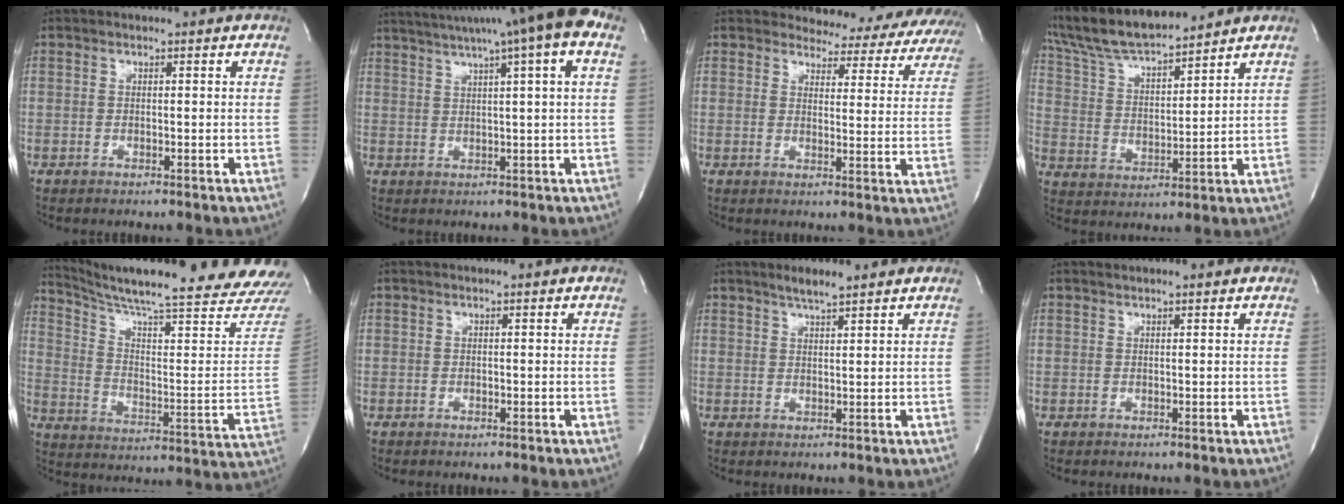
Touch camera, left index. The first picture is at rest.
{"total": 15.2, "force": [10.1, 0.0, 11.3], "torque": [-0.182, 0.048, 0.127]}
{"total": 15.4, "force": [14.7, 4.1, 2.0], "torque": [0.005, -0.060, 0.139]}
{"total": 13.4, "force": [12.3, 1.3, 5.0], "torque": [-0.104, 0.014, 0.230]}
{"total": 25.2, "force": [22.8, -1.4, 10.7], "torque": [-0.172, -0.106, 0.305]}
{"total": 0.0}
{"total": 3.4, "force": [2.8, 0.2, 1.9], "torque": [-0.039, 0.007, 0.050]}
{"total": 1.7, "force": [1.5, 0.1, 0.6], "torque": [-0.009, 0.017, 0.021]}